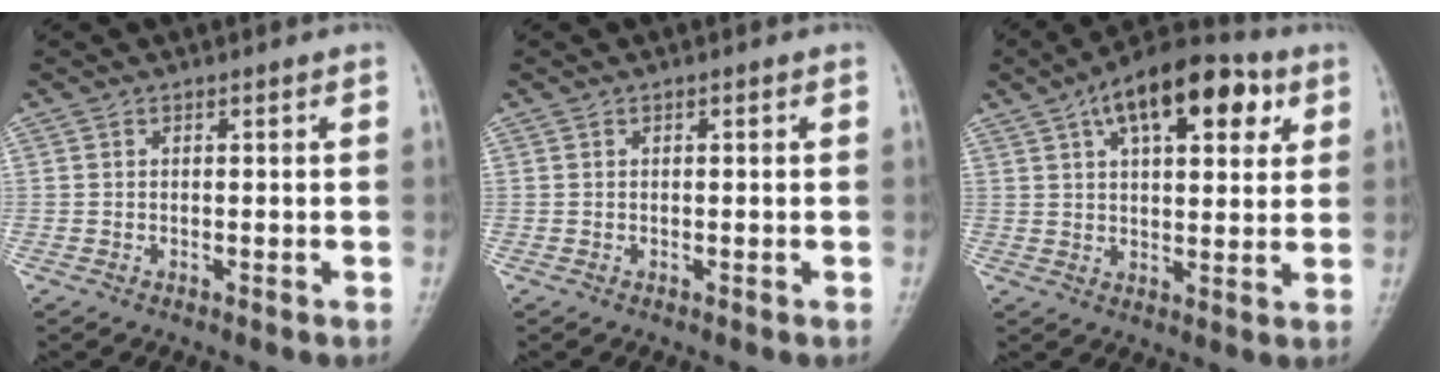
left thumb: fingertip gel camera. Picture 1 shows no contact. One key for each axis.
{"total": 0.0}
{"total": 16.7, "fx": 7.4, "fy": 7.8, "fz": 12.8, "tx": -0.159, "ty": 0.001, "tz": 0.109}